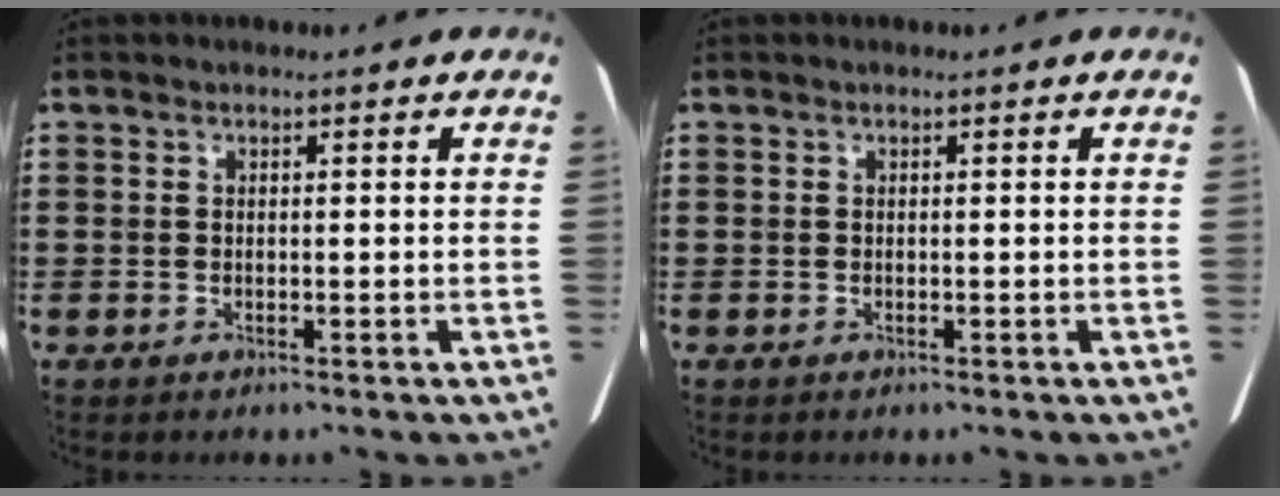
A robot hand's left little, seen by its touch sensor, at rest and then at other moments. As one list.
[{"total": 0.0}]